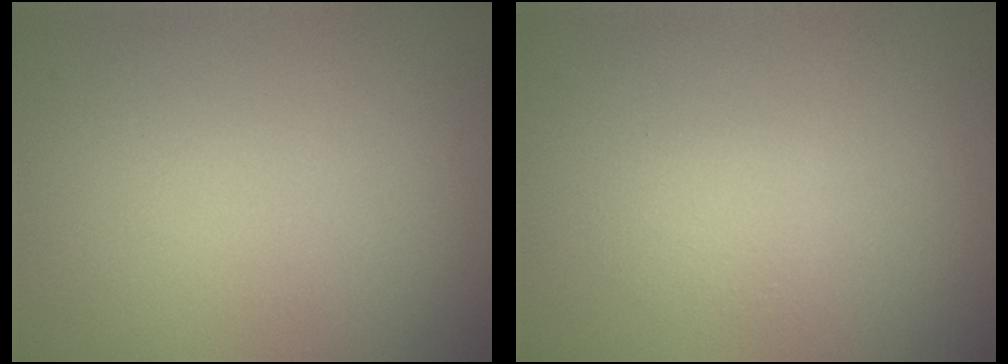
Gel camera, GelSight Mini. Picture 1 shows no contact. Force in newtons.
{"total": 1.3, "press": 1.3, "slide": 0.1}